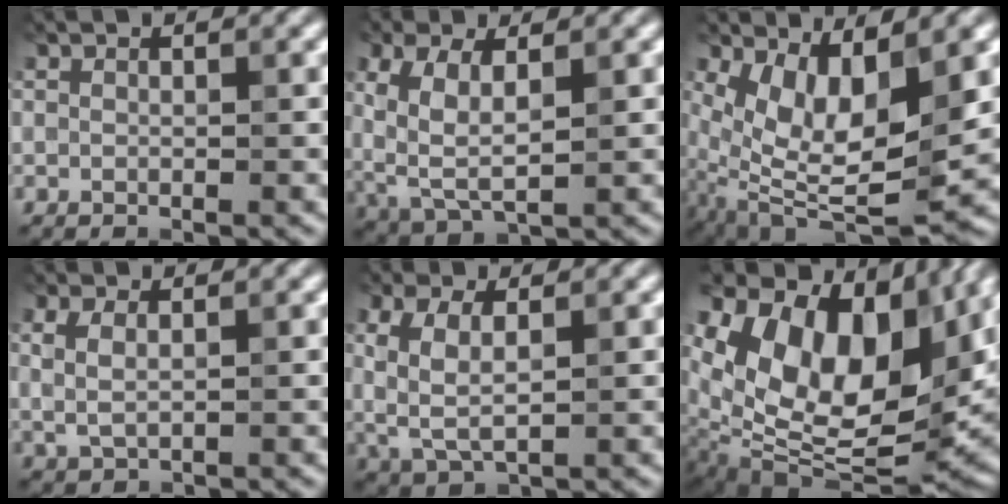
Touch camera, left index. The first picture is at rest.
{"total": 4.5, "force": [0.6, 2.1, 3.9], "torque": [-0.101, -0.006, 0.025]}
{"total": 7.6, "force": [1.1, 3.2, 6.8], "torque": [-0.150, -0.020, 0.032]}
{"total": 1.4, "force": [0.5, 0.6, 1.2], "torque": [-0.031, -0.005, 0.025]}
{"total": 3.7, "force": [0.4, 1.7, 3.2], "torque": [-0.087, -0.004, 0.021]}
{"total": 14.8, "force": [4.7, 9.0, 10.8], "torque": [-0.213, 0.003, 0.103]}